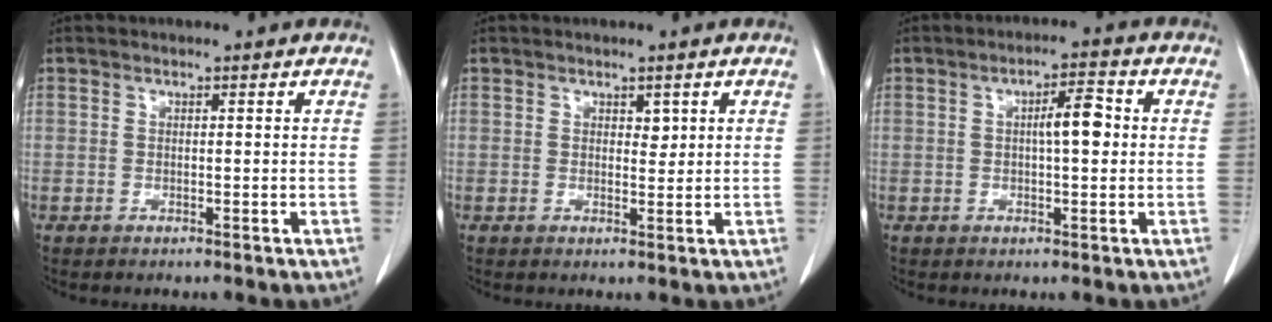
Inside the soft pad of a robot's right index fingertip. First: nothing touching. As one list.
[{"total": 1.3, "force": [0.7, 0.8, 0.8], "torque": [-0.007, -0.005, 0.011]}, {"total": 4.9, "force": [0.5, 1.1, 4.7], "torque": [-0.076, 0.010, 0.004]}]